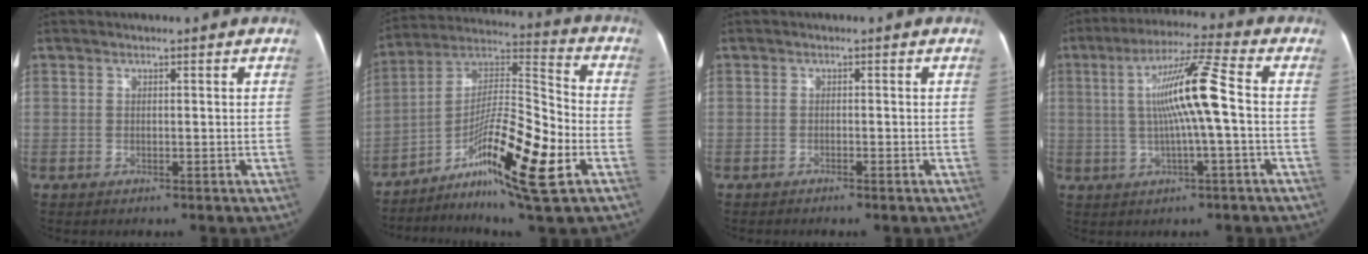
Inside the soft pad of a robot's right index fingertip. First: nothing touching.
{"total": 19.1, "force": [-7.4, 2.3, 17.5], "torque": [-0.323, -0.002, -0.120]}
{"total": 0.9, "force": [-0.8, -0.1, 0.5], "torque": [-0.010, -0.001, -0.011]}
{"total": 10.8, "force": [0.2, -0.4, 10.8], "torque": [-0.198, 0.013, 0.001]}